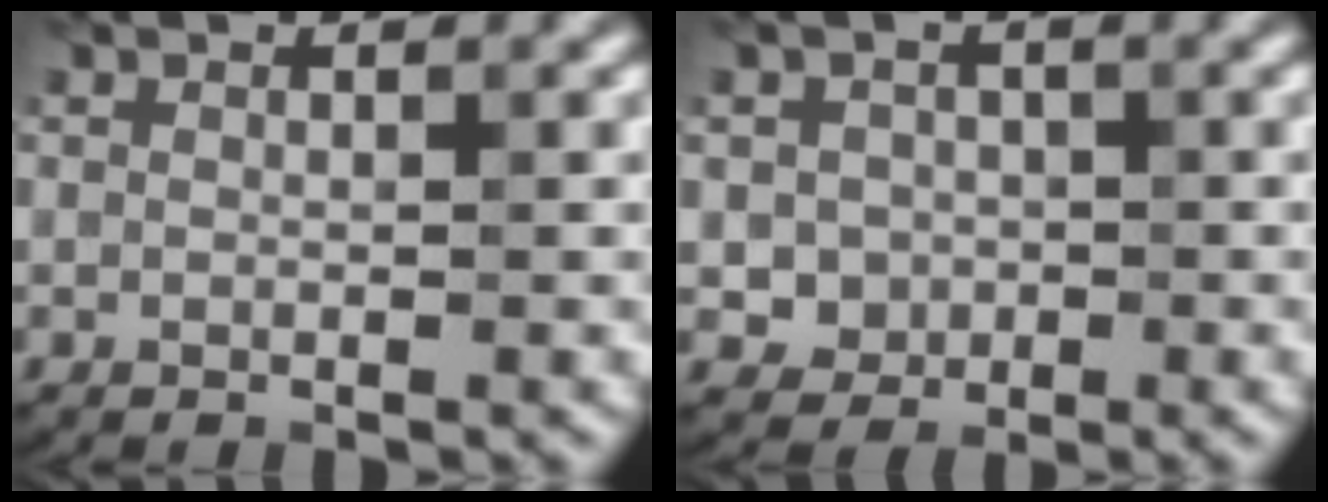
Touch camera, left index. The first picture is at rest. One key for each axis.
{"total": 2.4, "fx": -0.3, "fy": 2.3, "fz": 0.7, "tx": 0.003, "ty": -0.004, "tz": -0.008}